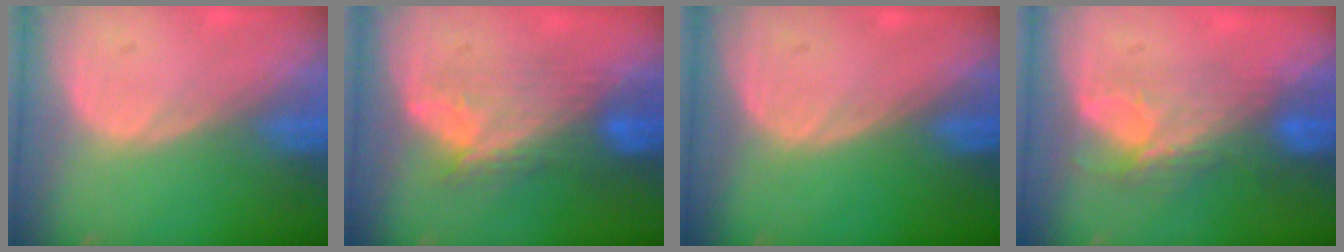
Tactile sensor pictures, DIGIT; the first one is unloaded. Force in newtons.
{"total": 7.6, "press": 7.3, "slide": 2.2}
{"total": 0.0}
{"total": 7.9, "press": 6.8, "slide": 3.9}